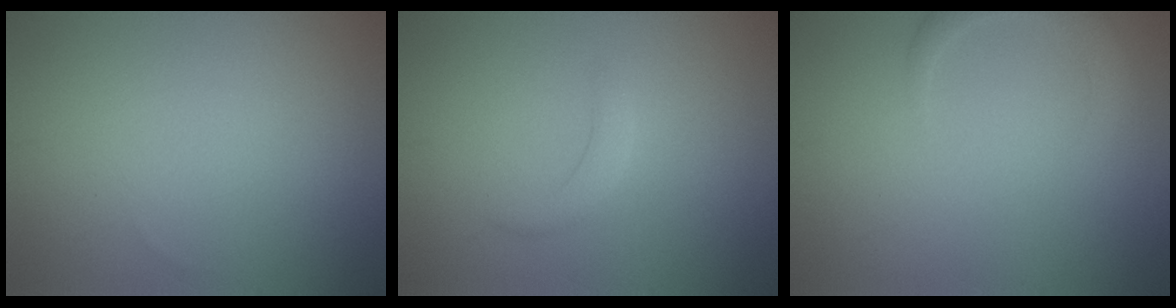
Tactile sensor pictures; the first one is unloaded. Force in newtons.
{"total": 1.4, "press": 1.4, "slide": 0.1}
{"total": 2.3, "press": 2.3, "slide": 0.2}